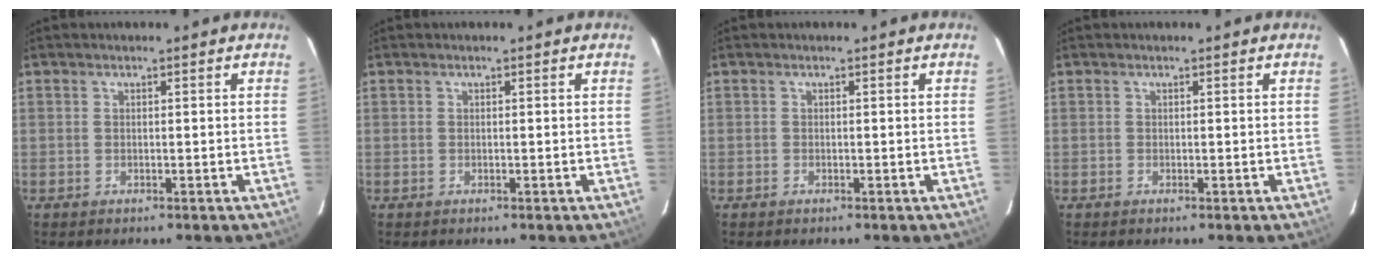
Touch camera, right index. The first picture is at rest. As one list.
[{"total": 0.0}, {"total": 0.0}, {"total": 0.0}]